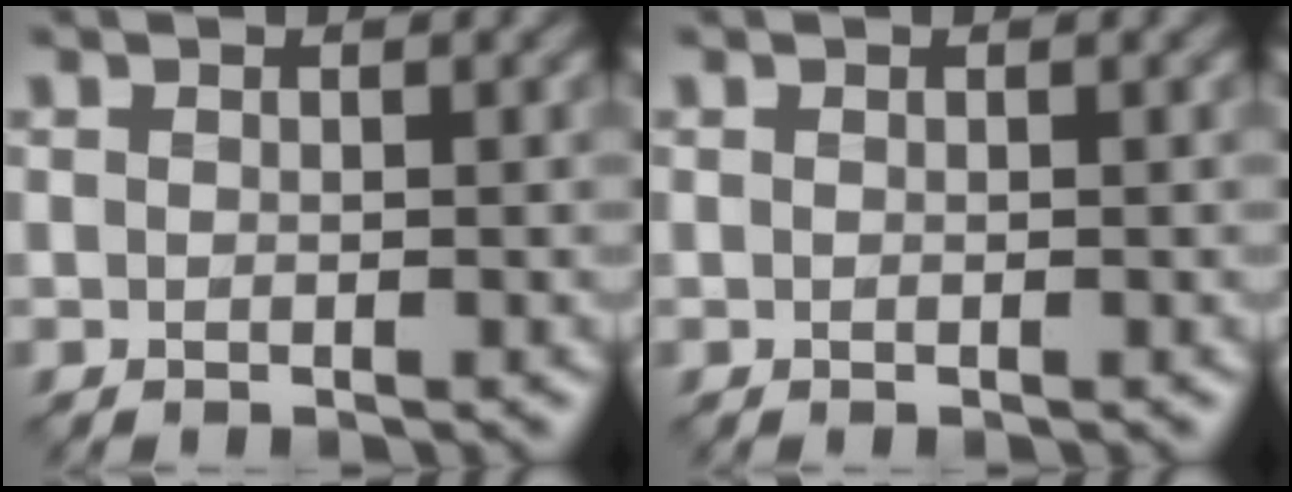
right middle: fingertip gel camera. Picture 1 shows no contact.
{"total": 0.0}